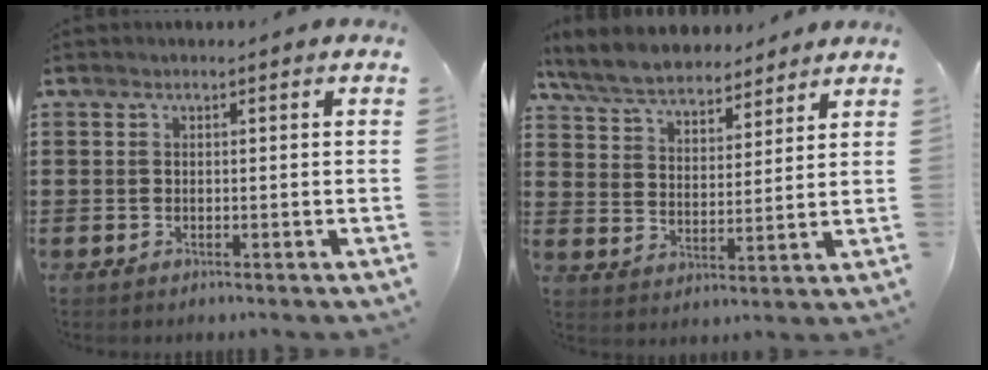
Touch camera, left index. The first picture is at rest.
{"total": 7.0, "force": [6.5, 1.6, 2.0], "torque": [-0.067, -0.022, 0.118]}